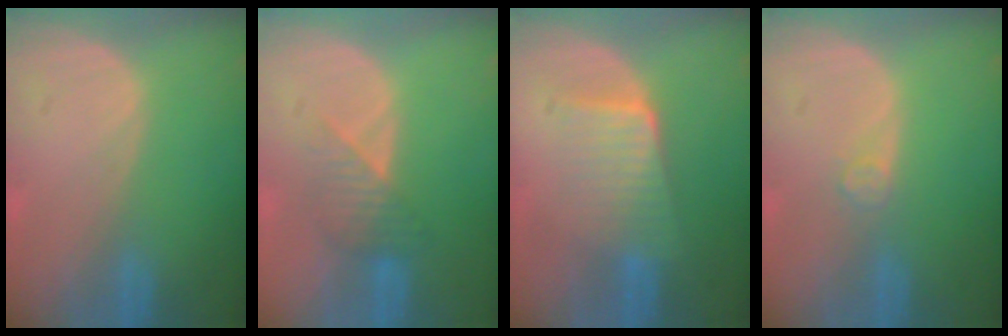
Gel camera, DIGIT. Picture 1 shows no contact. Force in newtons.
{"total": 3.7, "press": 3.4, "slide": 1.3}
{"total": 6.6, "press": 5.8, "slide": 3.1}
{"total": 1.5, "press": 1.5, "slide": 0.2}